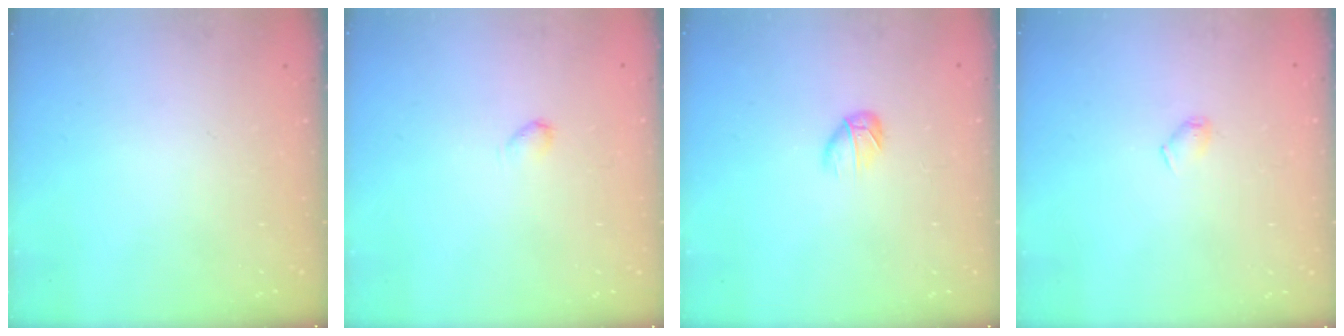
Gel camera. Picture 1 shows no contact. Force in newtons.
{"total": 2.2, "press": 2.2, "slide": 0.4}
{"total": 3.8, "press": 3.6, "slide": 1.1}
{"total": 4.2, "press": 4.1, "slide": 0.8}